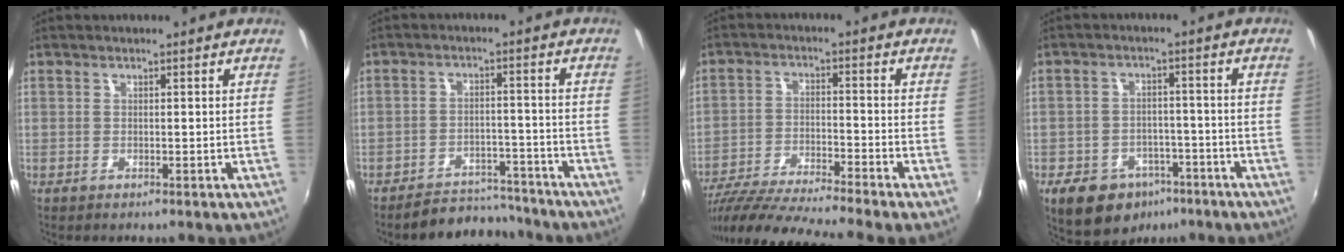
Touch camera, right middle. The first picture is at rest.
{"total": 9.0, "force": [-8.3, 3.0, 1.5], "torque": [-0.044, 0.016, -0.111]}
{"total": 15.9, "force": [-13.8, -1.6, 7.8], "torque": [-0.156, -0.042, -0.240]}
{"total": 12.4, "force": [-7.5, 8.4, 5.1], "torque": [-0.121, 0.010, -0.097]}